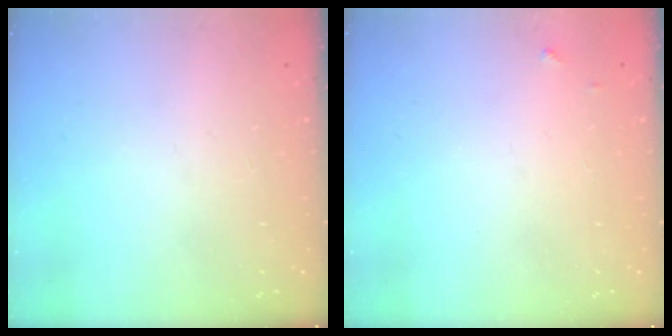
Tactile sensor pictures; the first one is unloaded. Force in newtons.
{"total": 3.5, "press": 3.5, "slide": 0.2}